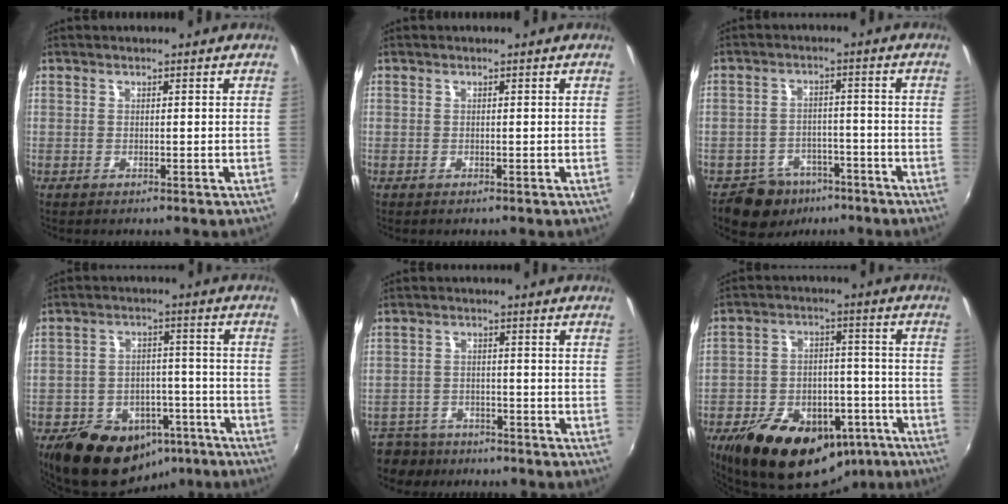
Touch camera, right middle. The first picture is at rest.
{"total": 0.0}
{"total": 8.0, "force": [-5.7, 5.4, 1.7], "torque": [-0.049, 0.017, -0.078]}
{"total": 17.7, "force": [-11.3, 11.0, 8.0], "torque": [-0.175, 0.016, -0.147]}
{"total": 8.2, "force": [-6.6, 4.4, 1.8], "torque": [-0.063, -0.004, -0.111]}
{"total": 23.2, "force": [-14.4, 13.2, 12.4], "torque": [-0.249, 0.002, -0.197]}